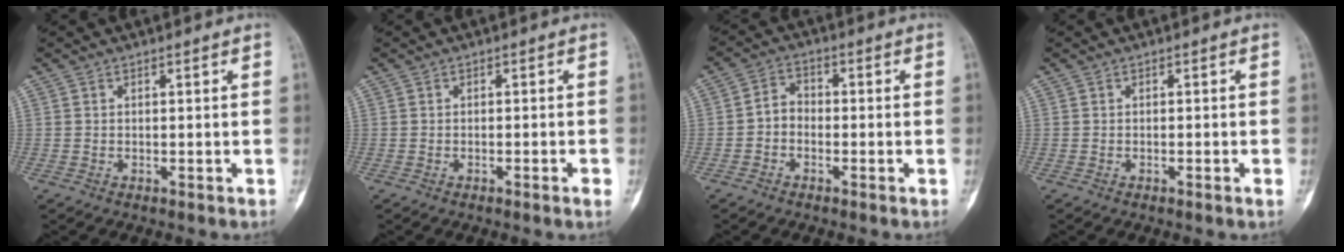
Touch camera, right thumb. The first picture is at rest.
{"total": 1.5, "force": [-0.8, 0.0, 1.3], "torque": [-0.023, -0.002, -0.012]}
{"total": 3.9, "force": [-1.2, 3.1, 2.1], "torque": [-0.021, 0.018, -0.031]}
{"total": 0.8, "force": [-0.4, 0.0, 0.7], "torque": [-0.013, 0.000, -0.006]}